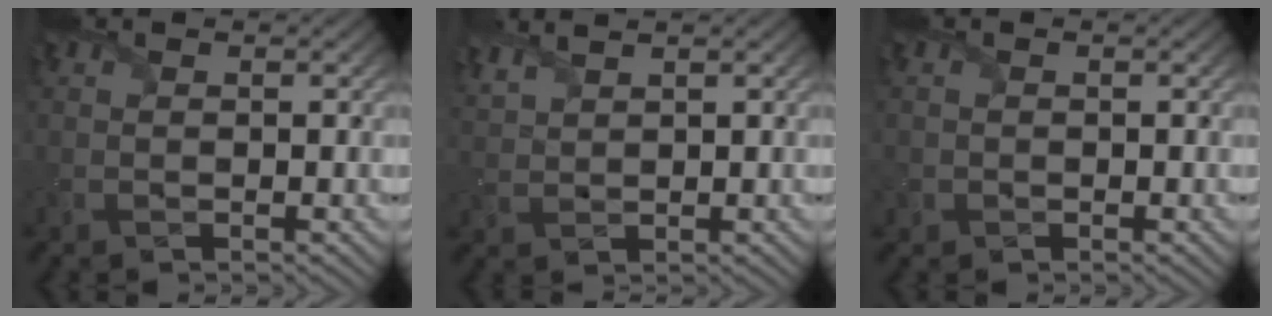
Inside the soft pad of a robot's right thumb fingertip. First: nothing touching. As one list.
[{"total": 2.7, "force": [2.4, 0.4, 1.1], "torque": [-0.037, 0.006, 0.053]}, {"total": 0.9, "force": [-0.2, 0.9, -0.1], "torque": [0.000, -0.005, -0.007]}]